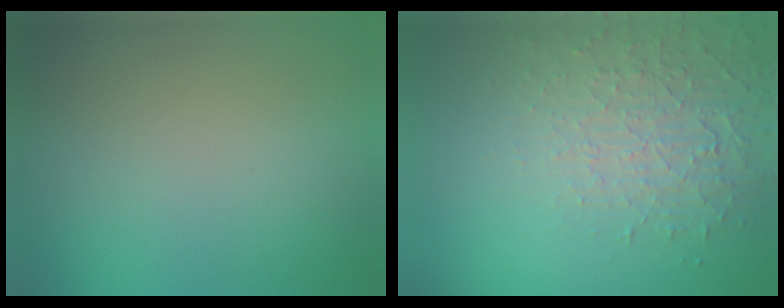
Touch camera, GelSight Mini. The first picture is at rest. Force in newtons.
{"total": 4.8, "press": 3.2, "slide": 3.6}